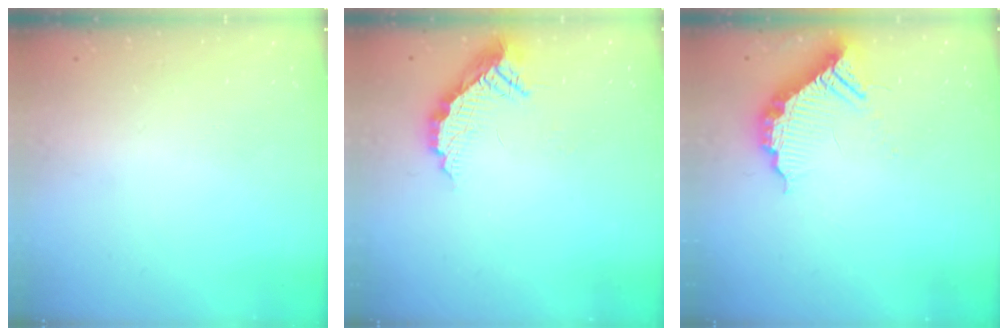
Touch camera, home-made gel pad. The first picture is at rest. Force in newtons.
{"total": 9.4, "press": 9.4, "slide": 0.7}
{"total": 12.3, "press": 12.3, "slide": 0.7}